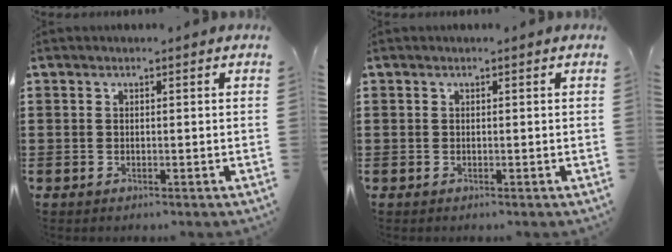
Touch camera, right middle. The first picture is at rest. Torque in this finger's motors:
{"motor_torque": [-1.19, 0.95, 0.02, 0.00]}